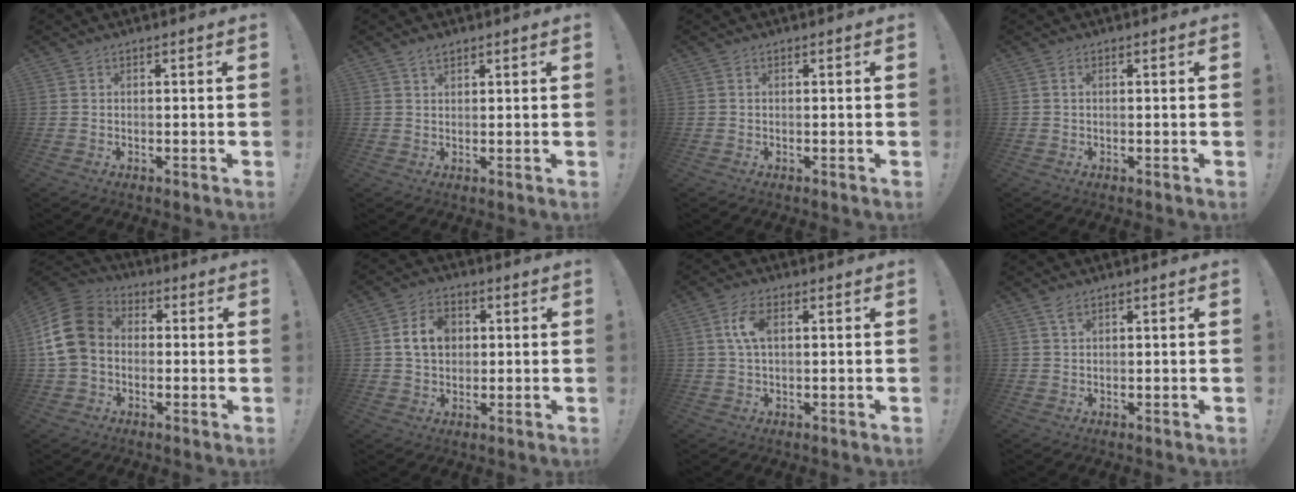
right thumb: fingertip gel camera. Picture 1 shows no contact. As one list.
[{"total": 2.3, "force": [1.8, 1.0, 1.1], "torque": [-0.020, -0.004, 0.033]}, {"total": 0.0}, {"total": 0.7, "force": [0.1, 0.3, 0.6], "torque": [-0.016, 0.004, 0.003]}, {"total": 15.0, "force": [0.6, 11.7, 9.4], "torque": [-0.175, 0.023, 0.014]}, {"total": 9.0, "force": [2.0, 6.9, 5.5], "torque": [-0.084, 0.009, 0.039]}, {"total": 6.6, "force": [1.6, 3.3, 5.4], "torque": [-0.100, 0.002, 0.025]}, {"total": 2.2, "force": [1.4, 0.9, 1.4], "torque": [-0.023, -0.002, 0.025]}]